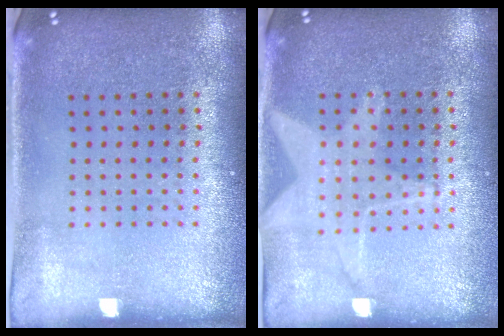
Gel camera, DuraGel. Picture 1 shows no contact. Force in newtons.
{"total": 1.2, "press": 1.2, "slide": 0.3}